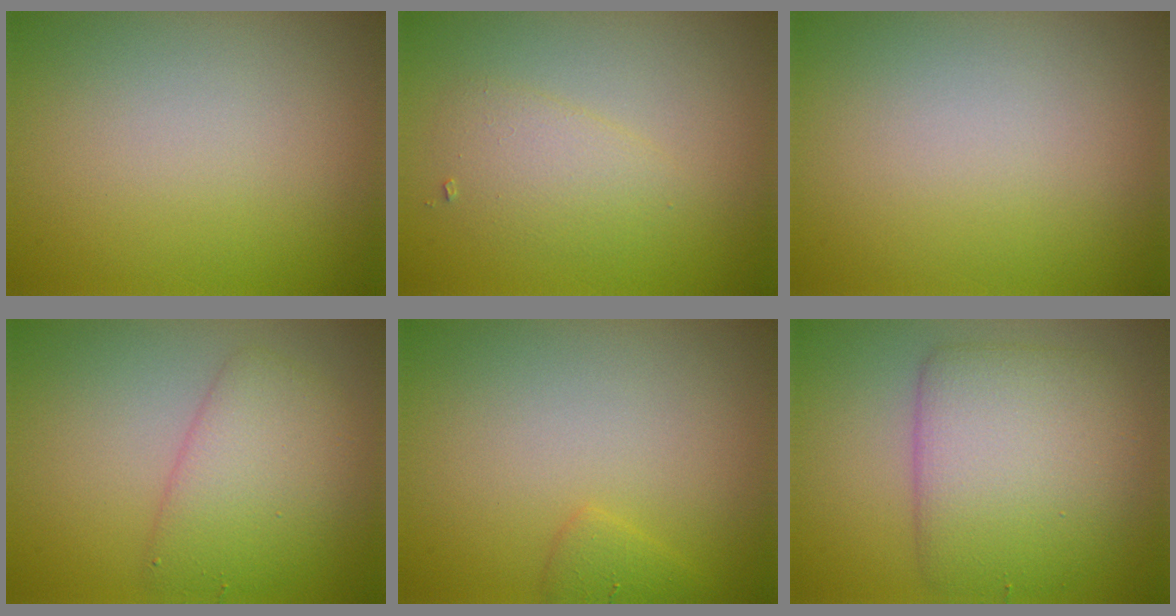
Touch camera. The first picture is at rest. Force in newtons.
{"total": 2.2, "press": 2.2, "slide": 0.1}
{"total": 0.0}
{"total": 4.4, "press": 4.4, "slide": 0.0}
{"total": 1.2, "press": 1.2, "slide": 0.1}
{"total": 6.9, "press": 6.8, "slide": 0.3}